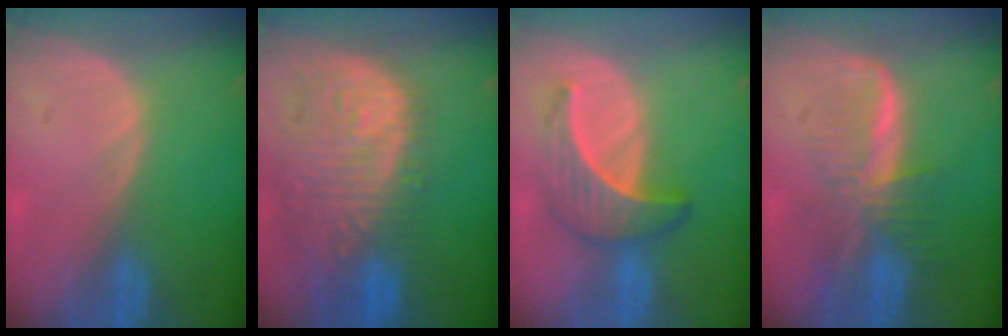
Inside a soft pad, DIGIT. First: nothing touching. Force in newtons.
{"total": 13.7, "press": 11.4, "slide": 7.6}
{"total": 6.8, "press": 6.2, "slide": 2.9}
{"total": 7.9, "press": 6.9, "slide": 3.9}